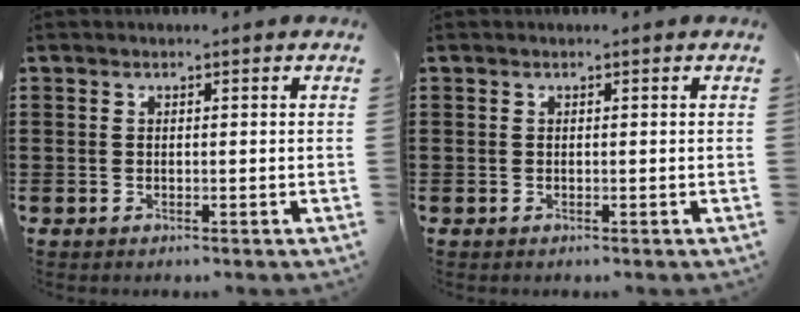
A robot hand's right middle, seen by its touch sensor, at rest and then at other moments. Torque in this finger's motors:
{"motor_torque": [0.00, 0.00, 0.00, 0.00]}